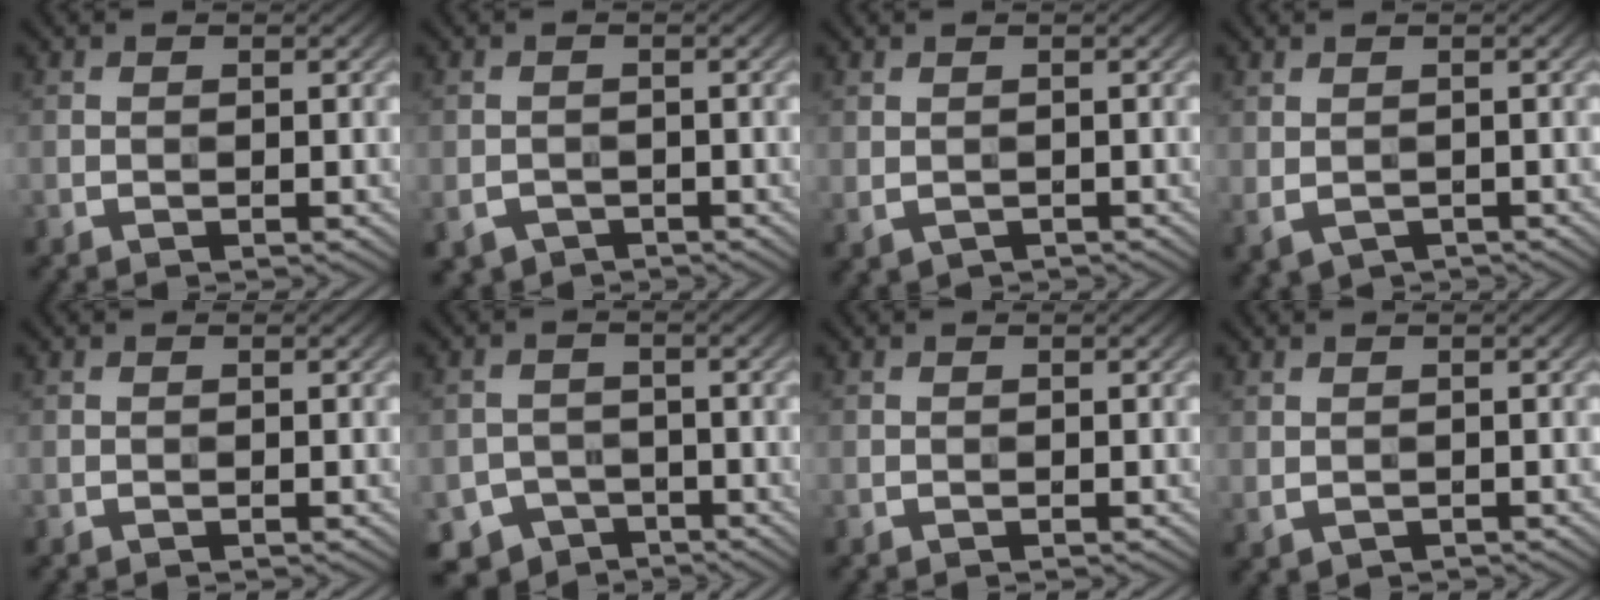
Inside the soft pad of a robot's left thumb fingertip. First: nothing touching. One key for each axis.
{"total": 2.2, "fx": -1.4, "fy": 1.6, "fz": 0.7, "tx": -0.014, "ty": -0.008, "tz": -0.027}
{"total": 1.3, "fx": -0.4, "fy": 1.0, "fz": 0.8, "tx": -0.019, "ty": -0.007, "tz": -0.002}
{"total": 2.3, "fx": -0.6, "fy": 1.6, "fz": 1.5, "tx": -0.033, "ty": -0.012, "tz": -0.004}
{"total": 0.0}
{"total": 6.0, "fx": -4.3, "fy": 3.9, "fz": 1.3, "tx": -0.019, "ty": -0.012, "tz": -0.071}
{"total": 0.0}
{"total": 1.0, "fx": -0.1, "fy": 0.8, "fz": 0.6, "tx": -0.017, "ty": -0.005, "tz": 0.002}